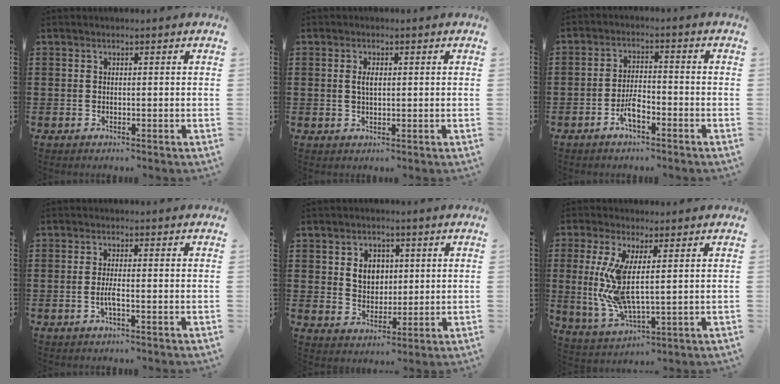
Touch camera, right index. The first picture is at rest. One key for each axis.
{"total": 2.1, "fx": 0.4, "fy": 0.8, "fz": 1.9, "tx": -0.039, "ty": 0.005, "tz": 0.004}
{"total": 4.0, "fx": -2.5, "fy": 1.4, "fz": 2.8, "tx": -0.060, "ty": 0.004, "tz": -0.051}
{"total": 2.3, "fx": -0.9, "fy": 0.2, "fz": 2.1, "tx": -0.044, "ty": -0.003, "tz": -0.019}
{"total": 4.9, "fx": 1.2, "fy": 4.1, "fz": 2.5, "tx": -0.057, "ty": 0.010, "tz": 0.016}
{"total": 9.1, "fx": 1.6, "fy": 2.8, "fz": 8.5, "tx": -0.197, "ty": -0.019, "tz": 0.025}